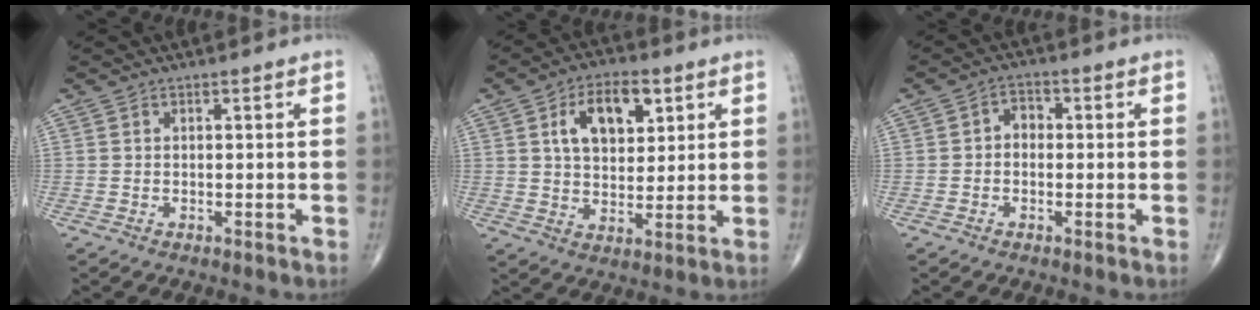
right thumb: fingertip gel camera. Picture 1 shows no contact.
{"total": 11.3, "force": [4.2, 6.6, 8.2], "torque": [-0.108, -0.007, 0.069]}
{"total": 3.2, "force": [-0.1, 2.4, 2.1], "torque": [-0.019, 0.016, -0.012]}